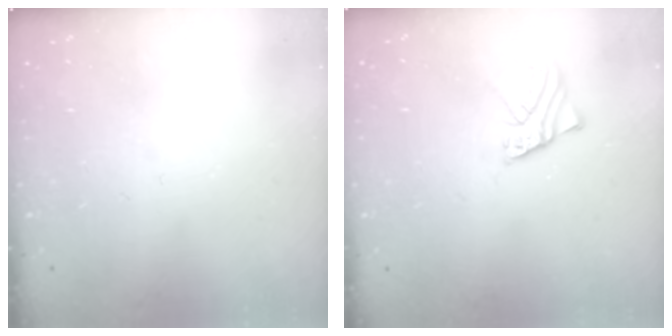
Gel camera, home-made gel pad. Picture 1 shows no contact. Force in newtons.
{"total": 2.2, "press": 2.2, "slide": 0.1}